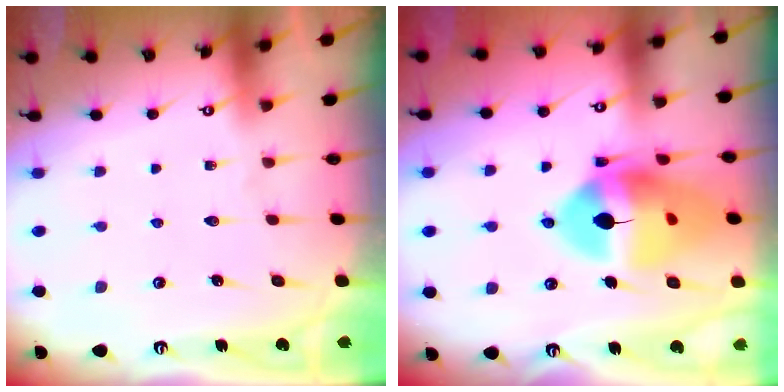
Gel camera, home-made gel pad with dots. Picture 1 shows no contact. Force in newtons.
{"total": 17.5, "press": 17.4, "slide": 1.8}